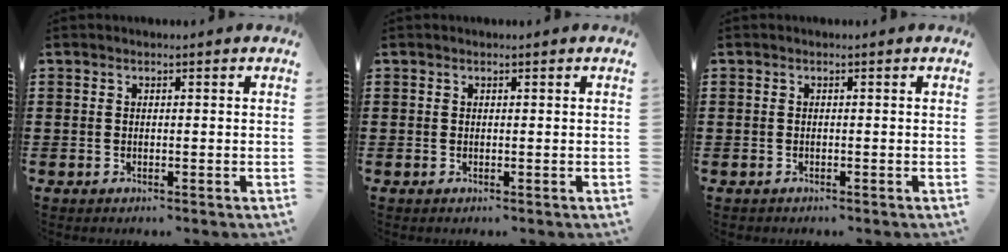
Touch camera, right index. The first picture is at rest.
{"total": 0.0}
{"total": 0.7, "force": [-0.4, 0.6, 0.0], "torque": [-0.001, 0.005, -0.011]}